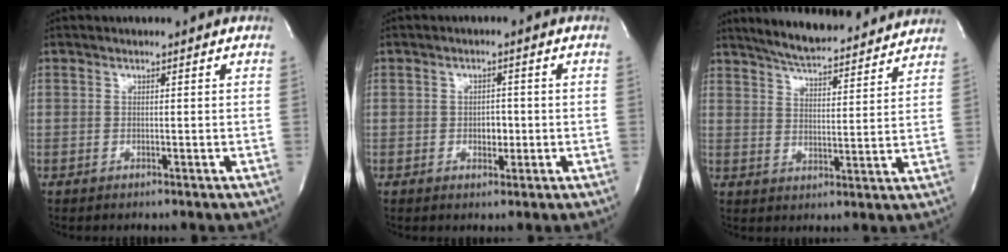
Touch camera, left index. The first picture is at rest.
{"total": 2.5, "force": [-0.5, 1.6, 1.9], "torque": [-0.025, 0.003, -0.004]}
{"total": 17.1, "force": [15.7, 2.3, 6.4], "torque": [-0.101, 0.014, 0.219]}